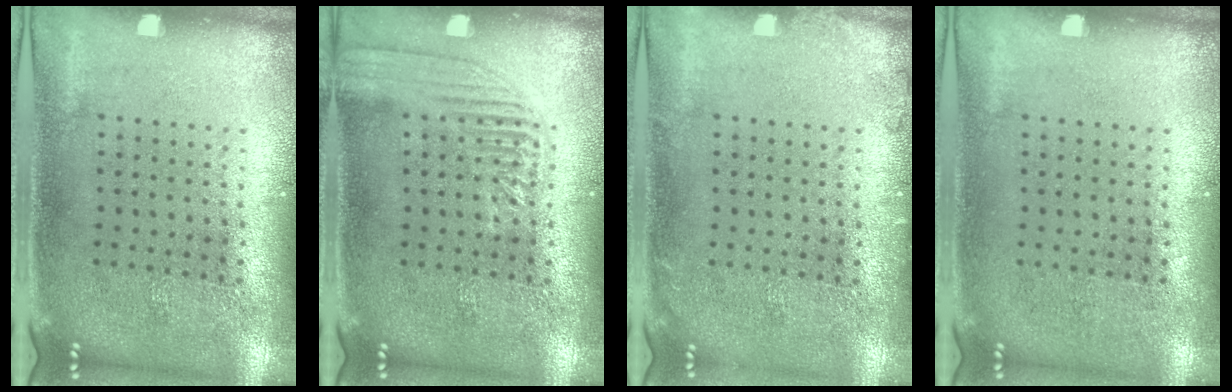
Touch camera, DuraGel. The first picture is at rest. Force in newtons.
{"total": 2.1, "press": 2.1, "slide": 0.3}
{"total": 0.8, "press": 0.7, "slide": 0.2}
{"total": 0.0}